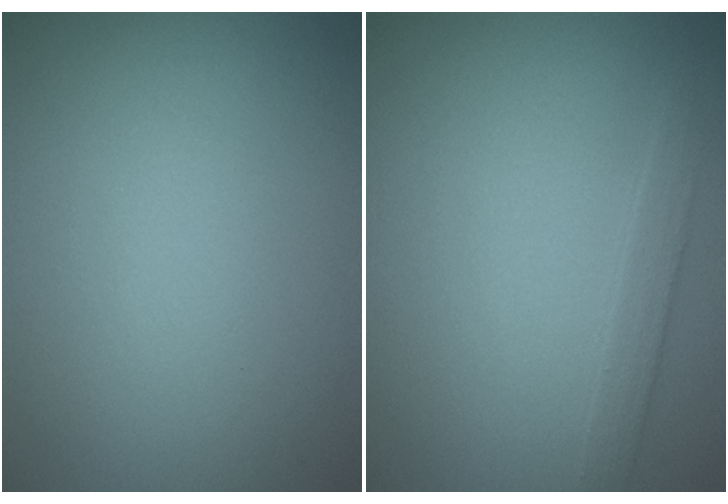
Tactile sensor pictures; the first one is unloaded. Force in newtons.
{"total": 1.5, "press": 1.5, "slide": 0.0}